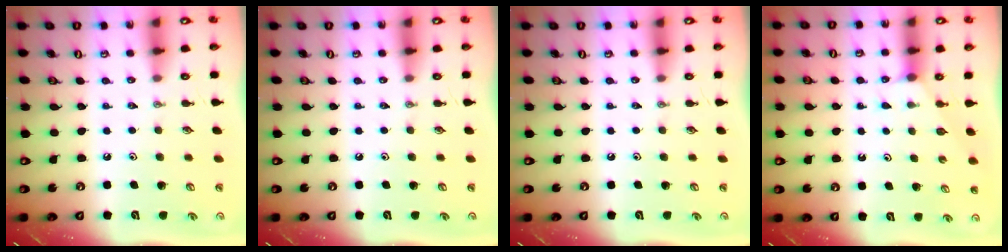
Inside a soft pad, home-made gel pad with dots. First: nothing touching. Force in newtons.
{"total": 0.0}
{"total": 0.0}
{"total": 1.7, "press": 1.7, "slide": 0.3}